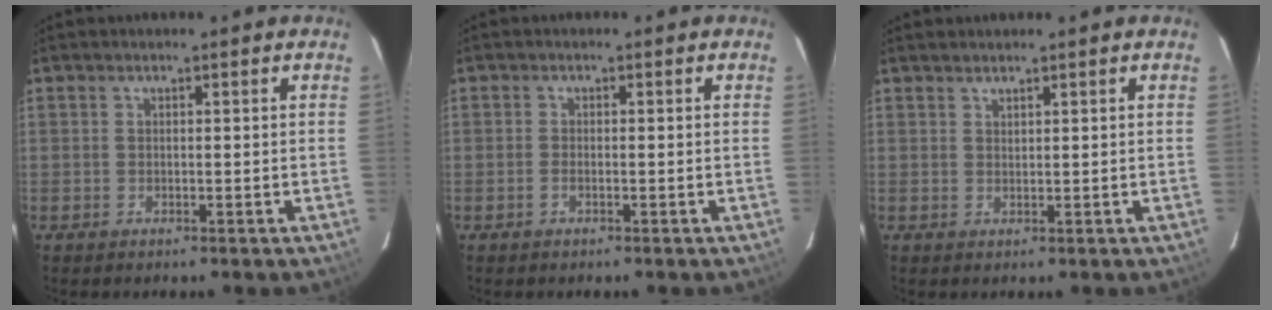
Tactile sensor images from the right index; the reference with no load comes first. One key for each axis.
{"total": 1.0, "fx": -0.6, "fy": 0.4, "fz": 0.8, "tx": -0.019, "ty": 0.001, "tz": -0.011}
{"total": 1.2, "fx": 1.2, "fy": 0.1, "fz": 0.2, "tx": -0.003, "ty": 0.002, "tz": 0.022}